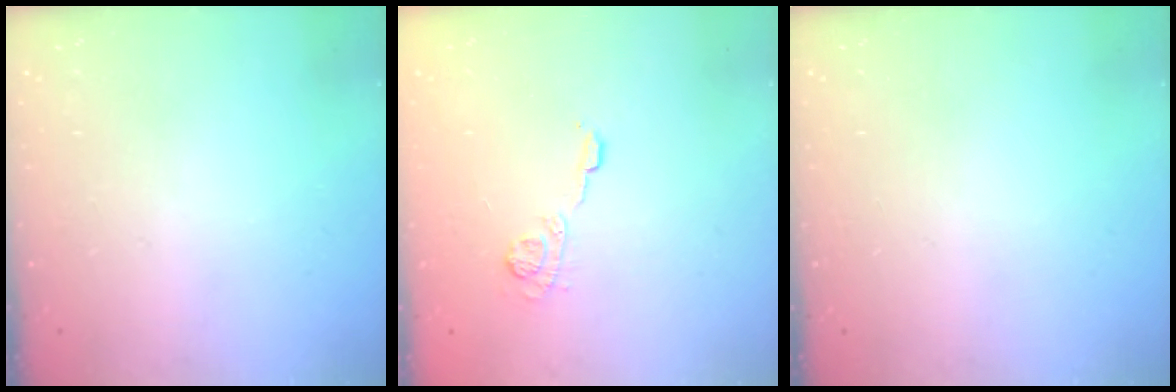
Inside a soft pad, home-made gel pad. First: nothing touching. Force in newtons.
{"total": 6.2, "press": 6.2, "slide": 0.9}
{"total": 0.0}